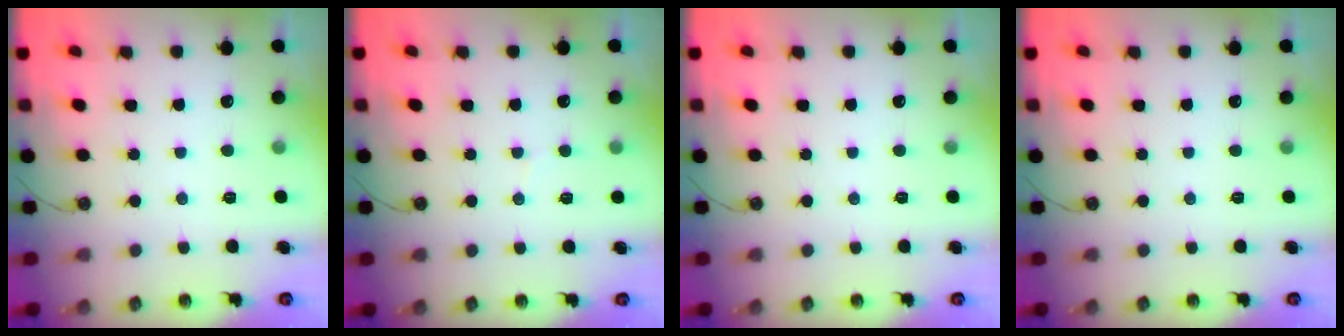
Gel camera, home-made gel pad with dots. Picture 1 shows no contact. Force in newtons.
{"total": 4.4, "press": 4.4, "slide": 0.5}
{"total": 0.0}
{"total": 0.0}